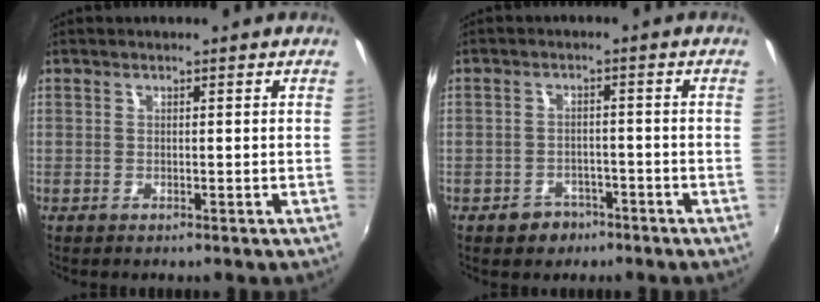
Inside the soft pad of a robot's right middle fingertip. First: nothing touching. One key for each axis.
{"total": 4.4, "fx": -3.0, "fy": 3.2, "fz": 0.8, "tx": -0.030, "ty": 0.007, "tz": -0.038}